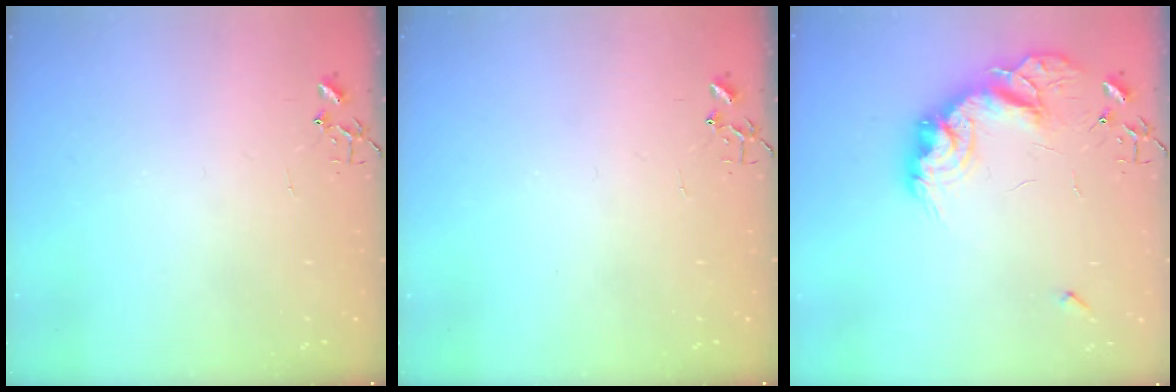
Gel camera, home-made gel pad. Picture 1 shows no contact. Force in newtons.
{"total": 0.0}
{"total": 17.2, "press": 17.2, "slide": 0.9}